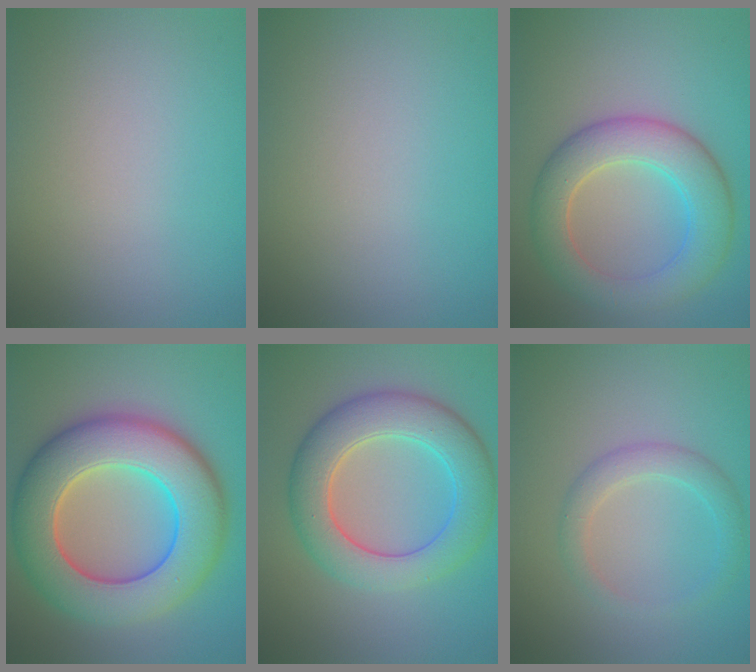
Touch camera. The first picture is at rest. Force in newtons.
{"total": 0.0}
{"total": 6.5, "press": 6.5, "slide": 0.2}
{"total": 11.8, "press": 11.8, "slide": 0.7}
{"total": 7.4, "press": 7.4, "slide": 0.0}
{"total": 2.3, "press": 2.3, "slide": 0.0}